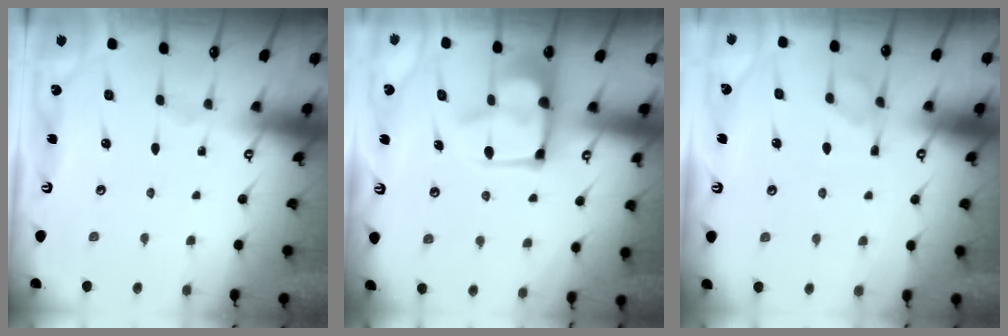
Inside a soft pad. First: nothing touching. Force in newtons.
{"total": 9.5, "press": 9.4, "slide": 1.1}
{"total": 1.3, "press": 0.5, "slide": 1.2}